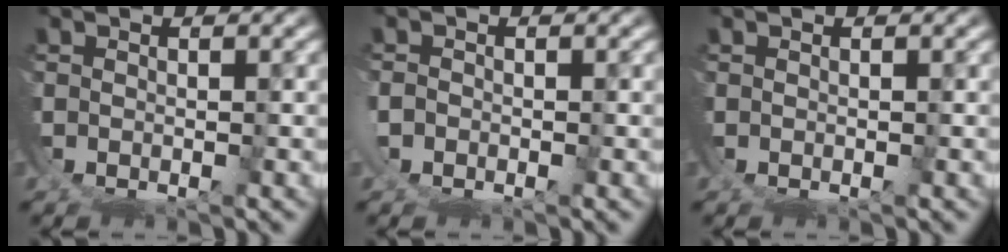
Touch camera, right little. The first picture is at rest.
{"total": 0.5, "force": [-0.3, 0.1, 0.4], "torque": [-0.017, -0.003, -0.004]}
{"total": 0.0}